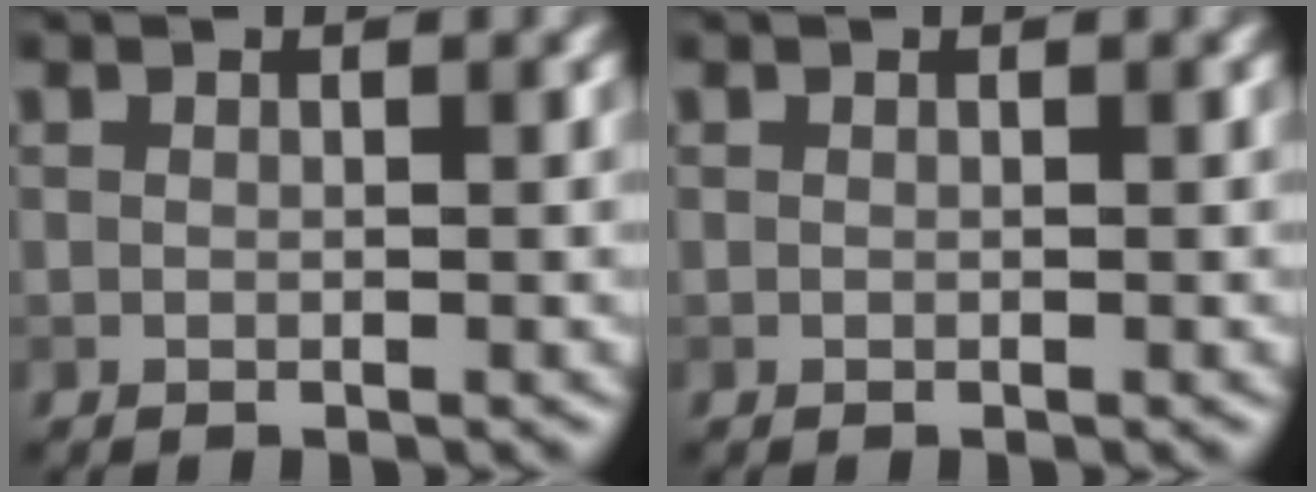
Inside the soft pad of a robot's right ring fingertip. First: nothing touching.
{"total": 0.0}